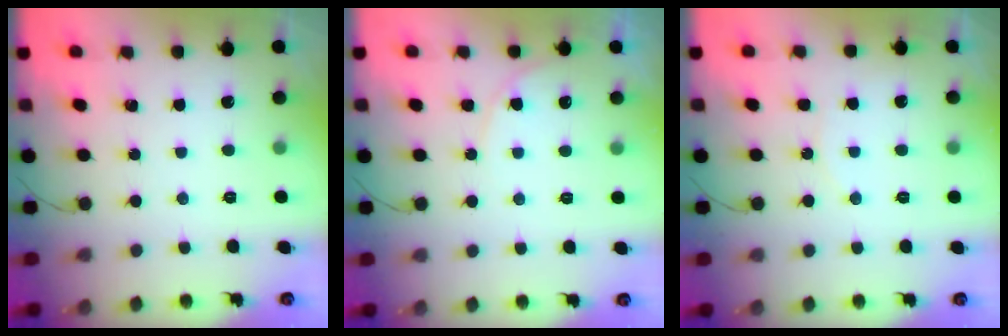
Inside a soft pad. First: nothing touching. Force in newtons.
{"total": 6.9, "press": 6.9, "slide": 0.6}
{"total": 4.2, "press": 4.0, "slide": 1.4}